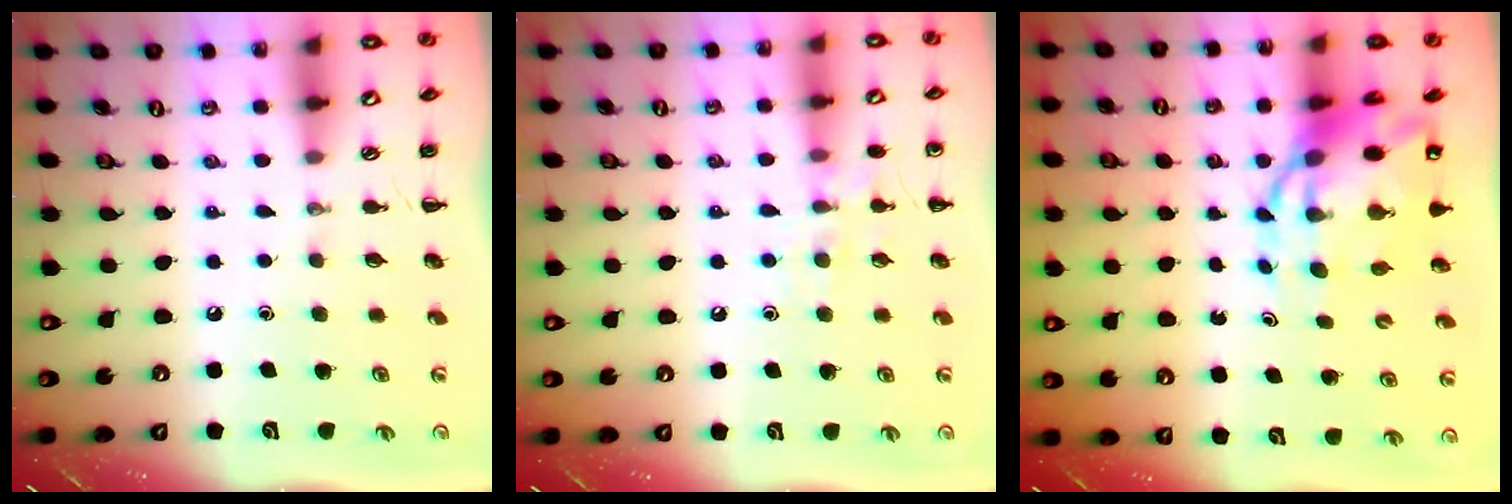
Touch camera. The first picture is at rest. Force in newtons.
{"total": 7.4, "press": 7.3, "slide": 1.0}
{"total": 11.7, "press": 11.3, "slide": 3.0}